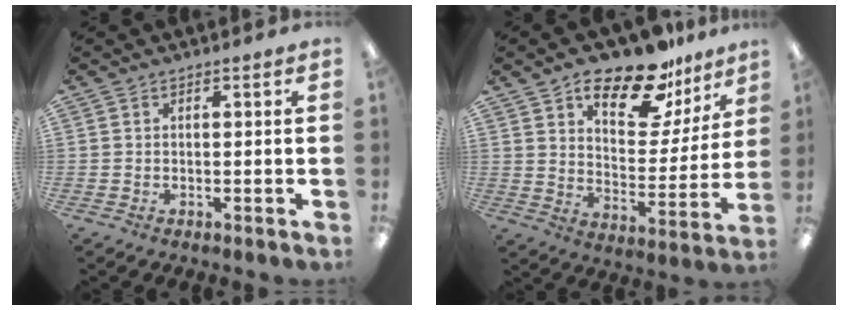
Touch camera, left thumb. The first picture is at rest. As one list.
[{"total": 18.6, "force": [14.0, 7.8, 9.4], "torque": [-0.144, -0.090, 0.237]}]